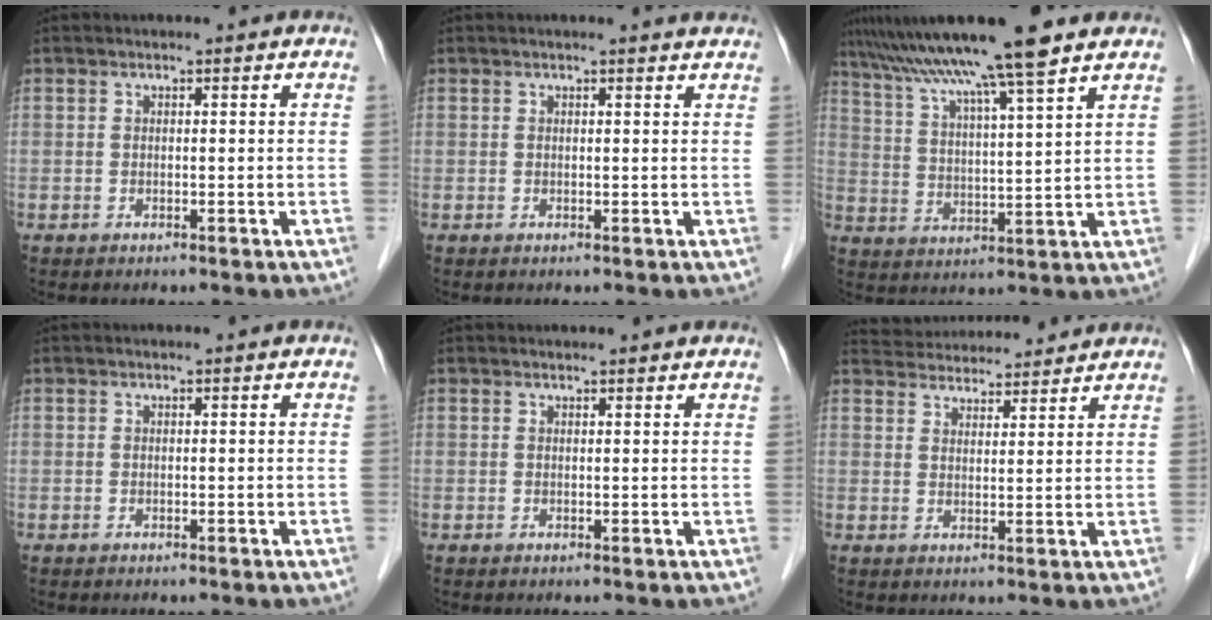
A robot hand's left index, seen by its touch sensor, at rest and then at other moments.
{"total": 3.4, "force": [3.3, 0.1, 0.9], "torque": [-0.014, 0.005, 0.027]}
{"total": 14.2, "force": [11.2, -1.0, 8.6], "torque": [-0.151, 0.022, 0.181]}
{"total": 0.0}
{"total": 2.5, "force": [2.3, 0.6, 0.6], "torque": [-0.012, 0.017, 0.026]}
{"total": 10.8, "force": [10.4, 2.0, 2.1], "torque": [-0.031, 0.031, 0.149]}